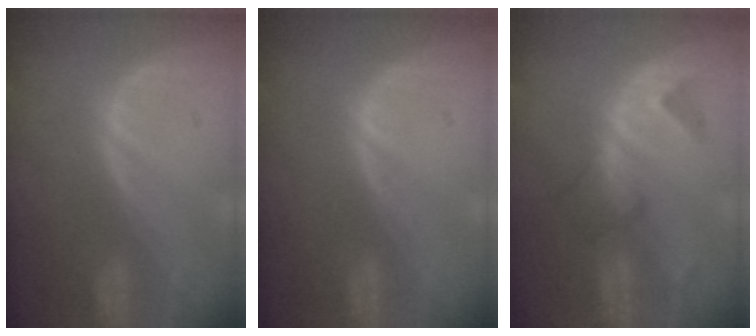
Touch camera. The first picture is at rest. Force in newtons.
{"total": 0.0}
{"total": 4.6, "press": 4.6, "slide": 0.9}